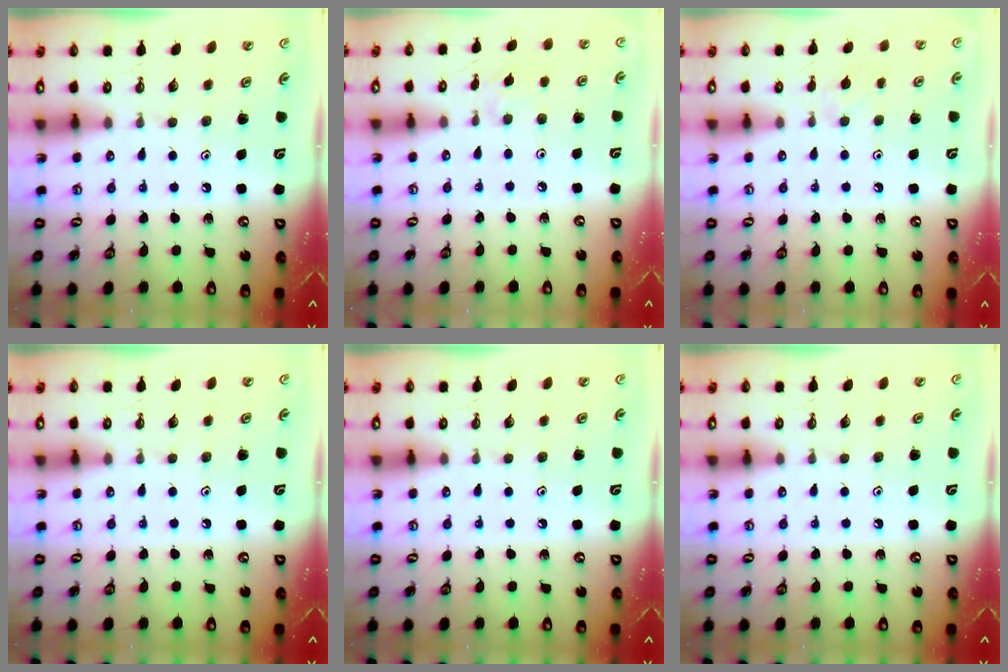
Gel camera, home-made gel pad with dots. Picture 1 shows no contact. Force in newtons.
{"total": 2.4, "press": 2.4, "slide": 0.4}
{"total": 4.7, "press": 4.7, "slide": 0.7}
{"total": 0.0}
{"total": 0.0}
{"total": 0.0}